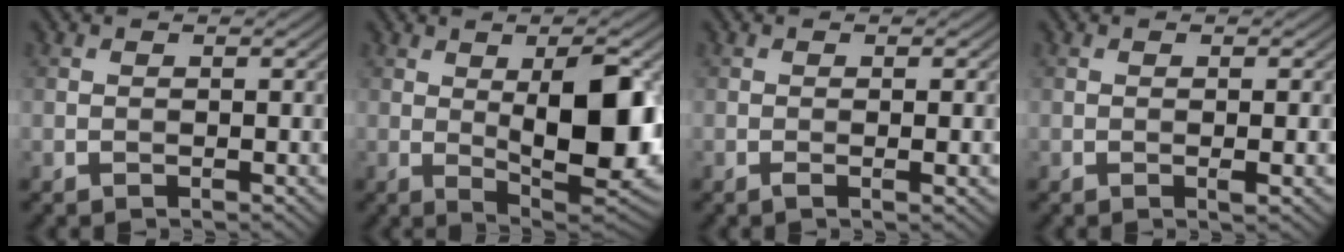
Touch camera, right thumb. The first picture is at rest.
{"total": 13.1, "force": [0.9, 4.7, 12.2], "torque": [-0.170, -0.001, 0.016]}
{"total": 1.8, "force": [-0.4, 0.2, 1.7], "torque": [-0.031, -0.001, -0.008]}
{"total": 1.4, "force": [-0.3, 0.1, 1.4], "torque": [-0.026, -0.002, -0.005]}